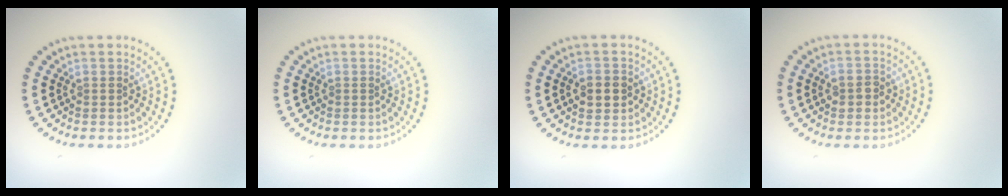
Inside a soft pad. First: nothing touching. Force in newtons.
{"total": 0.0}
{"total": 2.4, "press": 2.3, "slide": 0.3}
{"total": 1.8, "press": 1.8, "slide": 0.2}